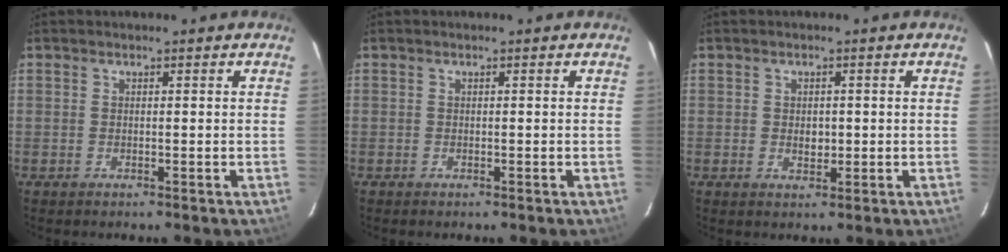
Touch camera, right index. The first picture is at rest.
{"total": 0.0}
{"total": 2.2, "force": [-0.1, 1.7, 1.5], "torque": [-0.023, 0.001, 0.000]}